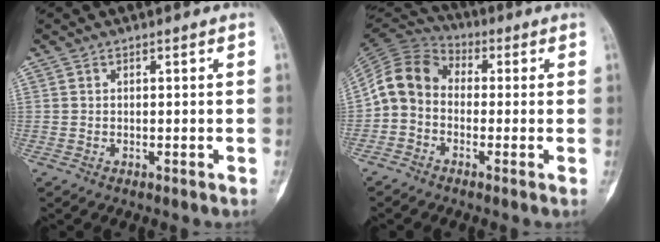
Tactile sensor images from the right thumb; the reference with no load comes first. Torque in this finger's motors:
{"motor_torque": [1.05, 1.04, 0.51, -0.61, 0.05]}